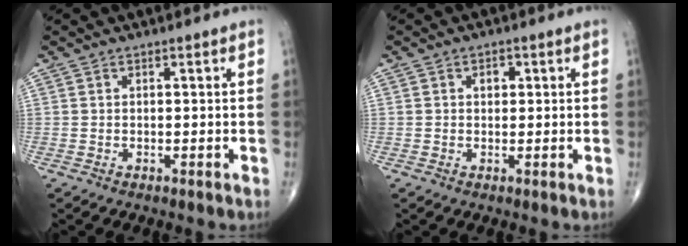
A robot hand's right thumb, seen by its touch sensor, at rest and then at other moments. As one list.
[{"total": 1.9, "force": [0.5, 1.4, 1.1], "torque": [-0.007, 0.001, 0.004]}]